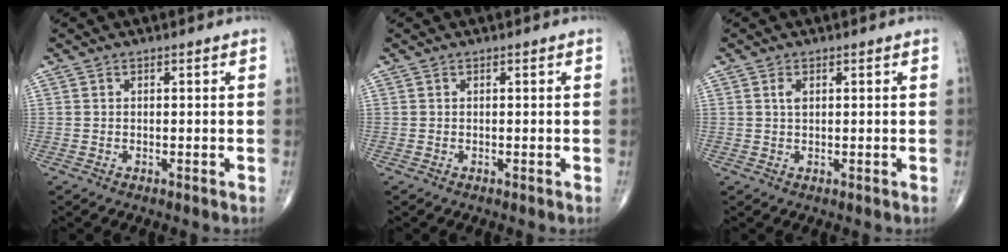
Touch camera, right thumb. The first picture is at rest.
{"total": 0.0}
{"total": 1.6, "force": [0.6, 0.9, 1.2], "torque": [-0.023, 0.002, 0.012]}